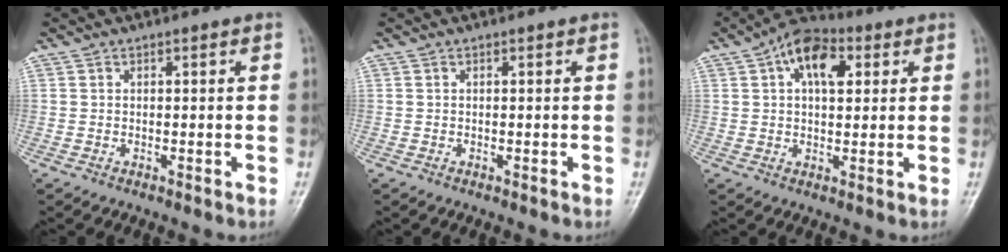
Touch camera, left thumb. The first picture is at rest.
{"total": 0.0}
{"total": 9.9, "force": [3.5, 5.6, 7.4], "torque": [-0.104, 0.011, 0.046]}